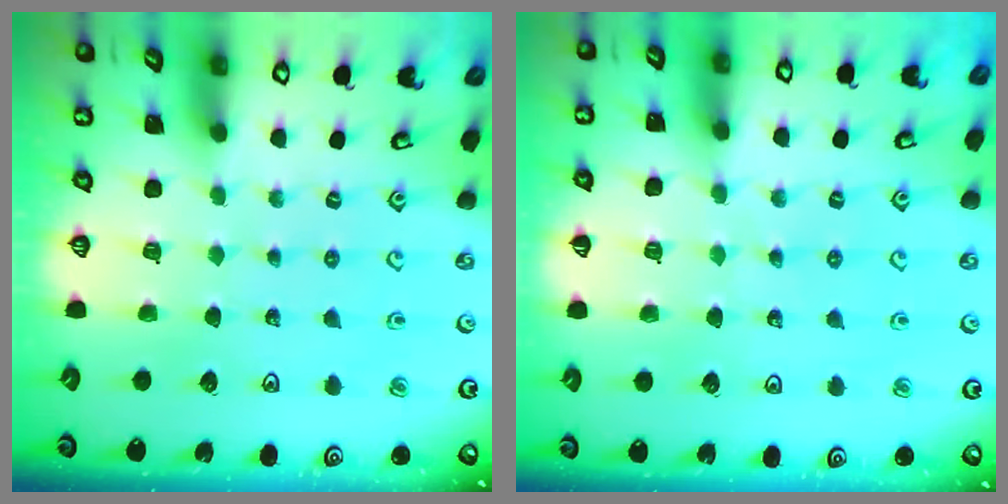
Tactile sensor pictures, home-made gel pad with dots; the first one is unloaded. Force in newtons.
{"total": 5.4, "press": 5.4, "slide": 0.9}